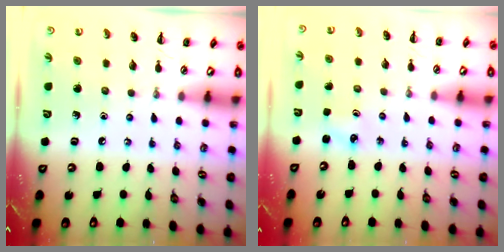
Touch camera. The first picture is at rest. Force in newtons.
{"total": 1.4, "press": 1.4, "slide": 0.4}